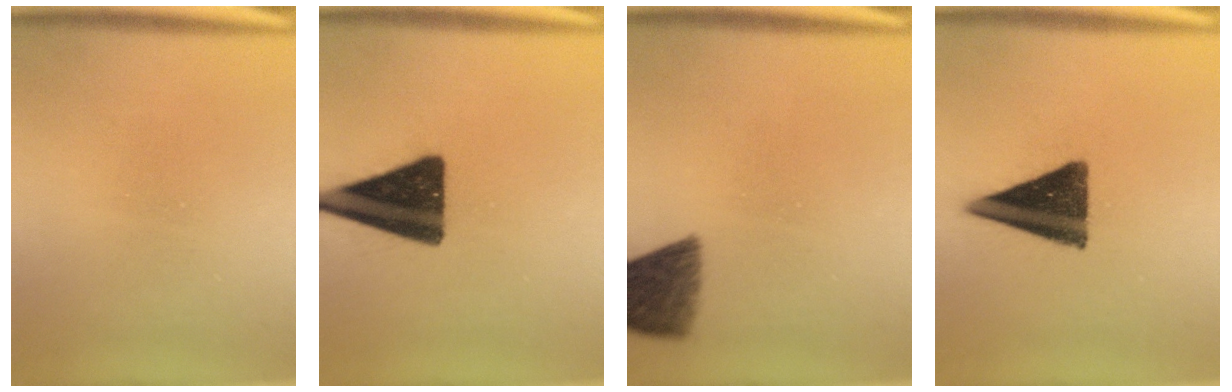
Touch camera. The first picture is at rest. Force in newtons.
{"total": 15.8}
{"total": 7.4}
{"total": 14.4}